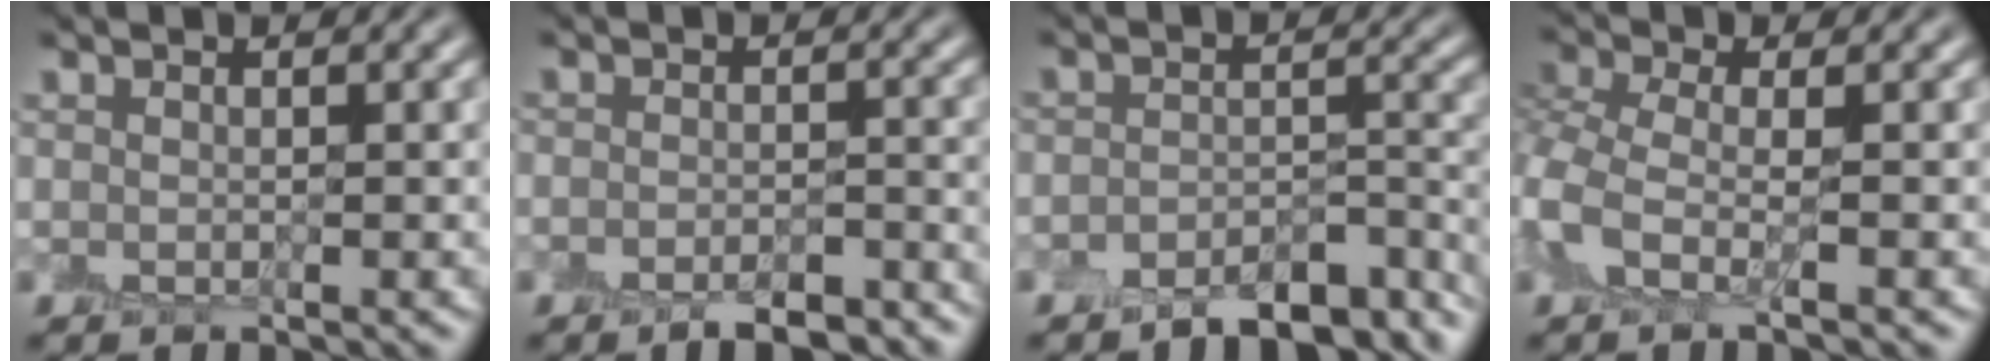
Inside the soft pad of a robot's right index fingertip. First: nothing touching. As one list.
[{"total": 3.8, "force": [-3.2, 1.0, 1.8], "torque": [-0.026, -0.004, -0.046]}, {"total": 6.5, "force": [-5.4, 2.1, 2.8], "torque": [-0.039, -0.003, -0.084]}, {"total": 2.5, "force": [-1.0, 1.1, 2.1], "torque": [-0.057, 0.003, -0.032]}]